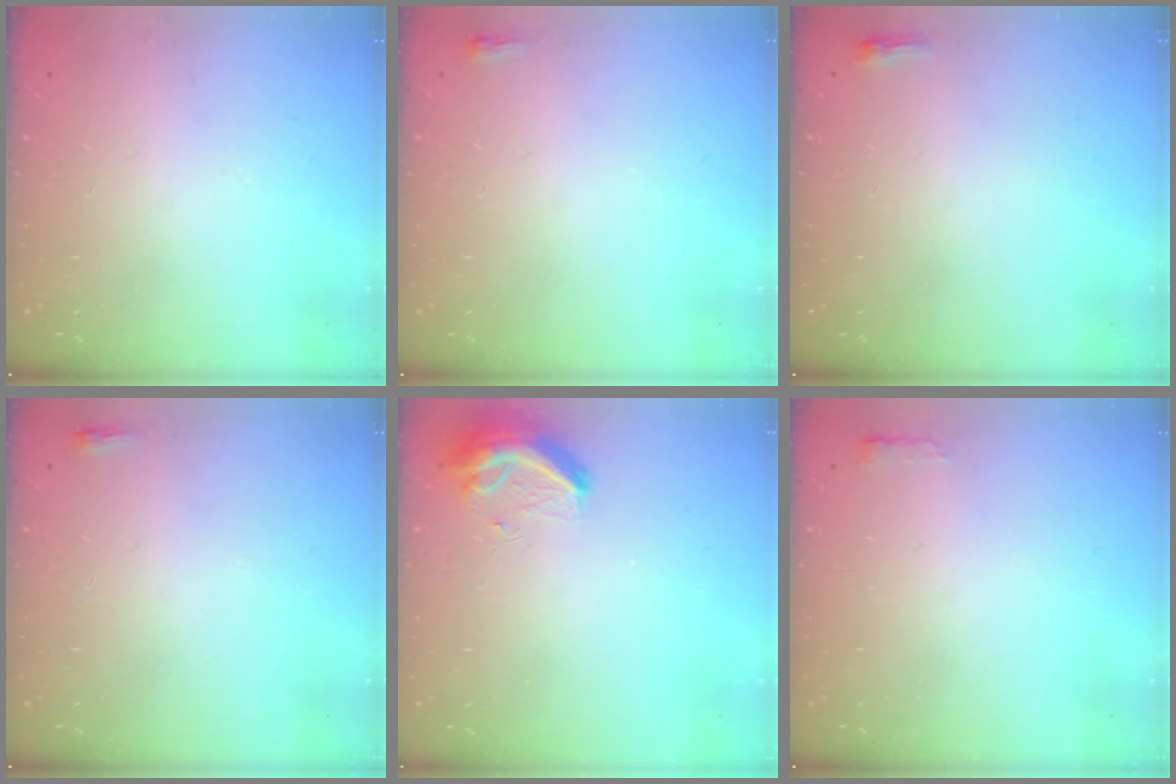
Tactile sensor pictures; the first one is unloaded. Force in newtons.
{"total": 2.0, "press": 2.0, "slide": 0.5}
{"total": 2.6, "press": 2.5, "slide": 0.6}
{"total": 2.0, "press": 2.0, "slide": 0.5}
{"total": 9.2, "press": 9.1, "slide": 1.1}
{"total": 2.4, "press": 2.4, "slide": 0.4}